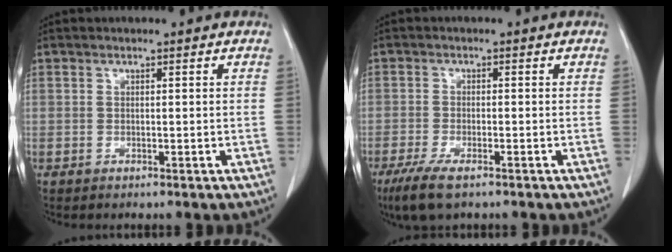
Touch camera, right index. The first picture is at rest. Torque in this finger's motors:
{"motor_torque": [0.35, -0.26, 0.18, 0.06]}